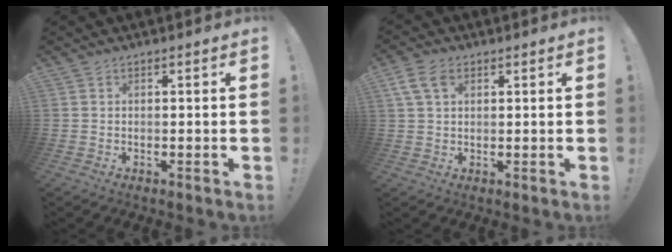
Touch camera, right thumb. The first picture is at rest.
{"total": 6.7, "force": [2.8, 4.3, 4.4], "torque": [-0.084, 0.001, 0.056]}